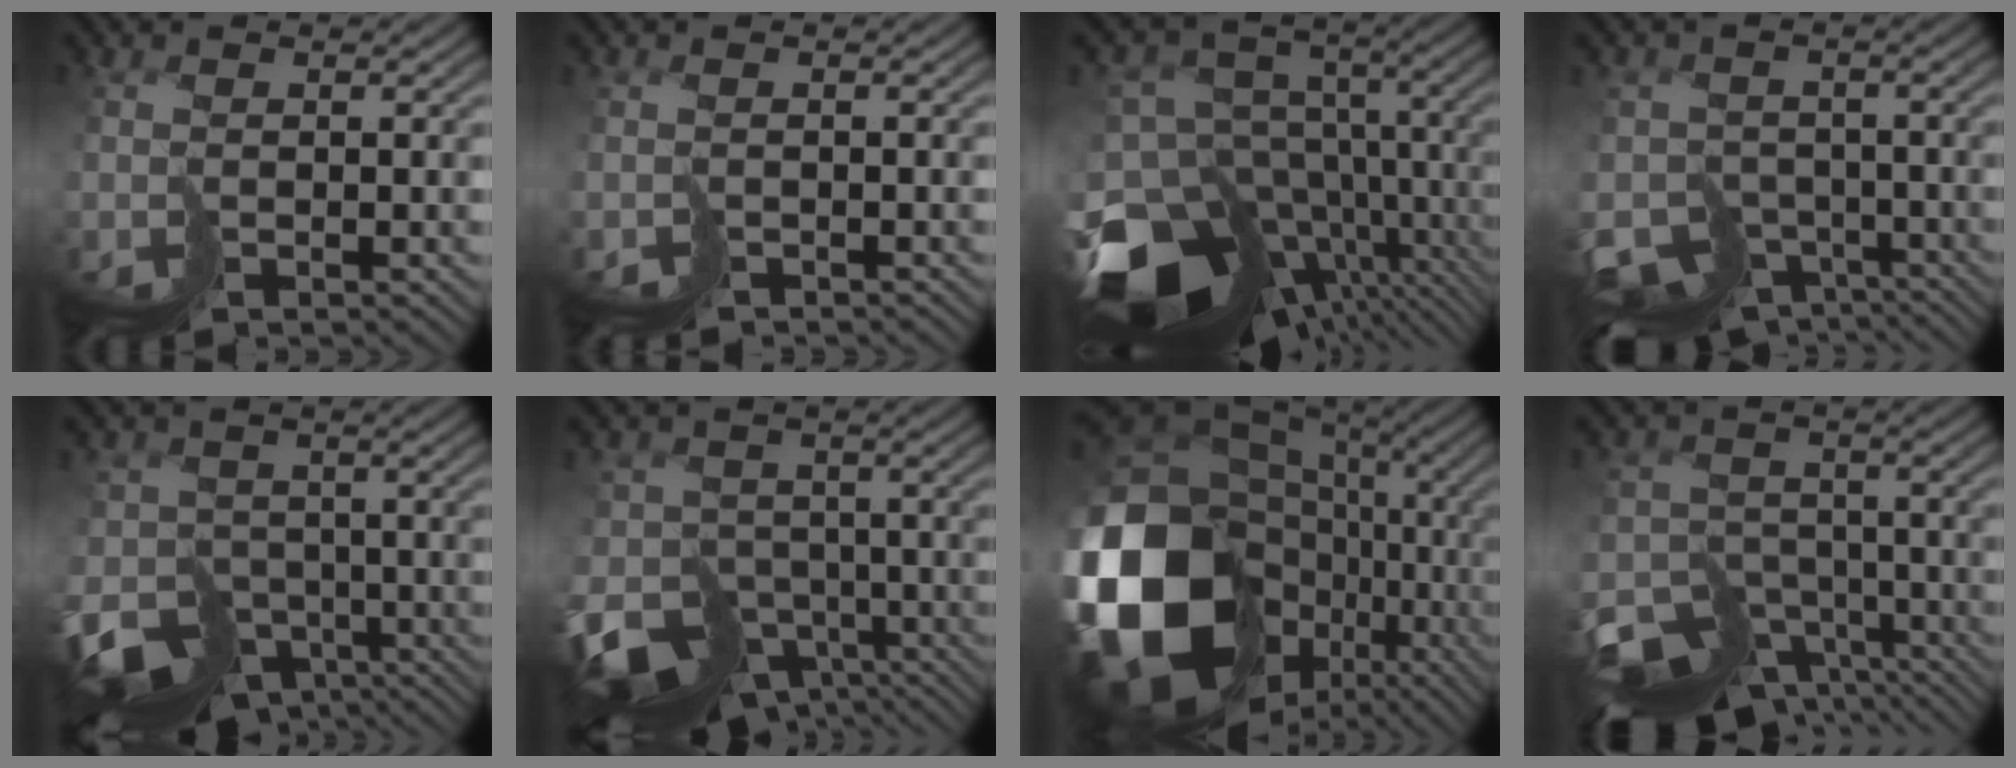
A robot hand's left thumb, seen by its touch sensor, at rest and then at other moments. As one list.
[{"total": 1.5, "force": [-1.5, 0.3, -0.3], "torque": [0.014, -0.007, -0.031]}, {"total": 16.1, "force": [-8.1, 9.9, 9.8], "torque": [-0.219, -0.013, -0.103]}, {"total": 8.0, "force": [-5.3, 5.2, 2.9], "torque": [-0.056, -0.024, -0.069]}, {"total": 11.2, "force": [-6.4, 7.9, 4.8], "torque": [-0.112, -0.037, -0.083]}, {"total": 12.7, "force": [-7.0, 8.8, 5.9], "torque": [-0.147, -0.040, -0.082]}, {"total": 20.0, "force": [-2.0, 15.0, 13.1], "torque": [-0.334, -0.044, 0.012]}, {"total": 13.7, "force": [-9.6, 7.9, 5.6], "torque": [-0.134, -0.040, -0.125]}]